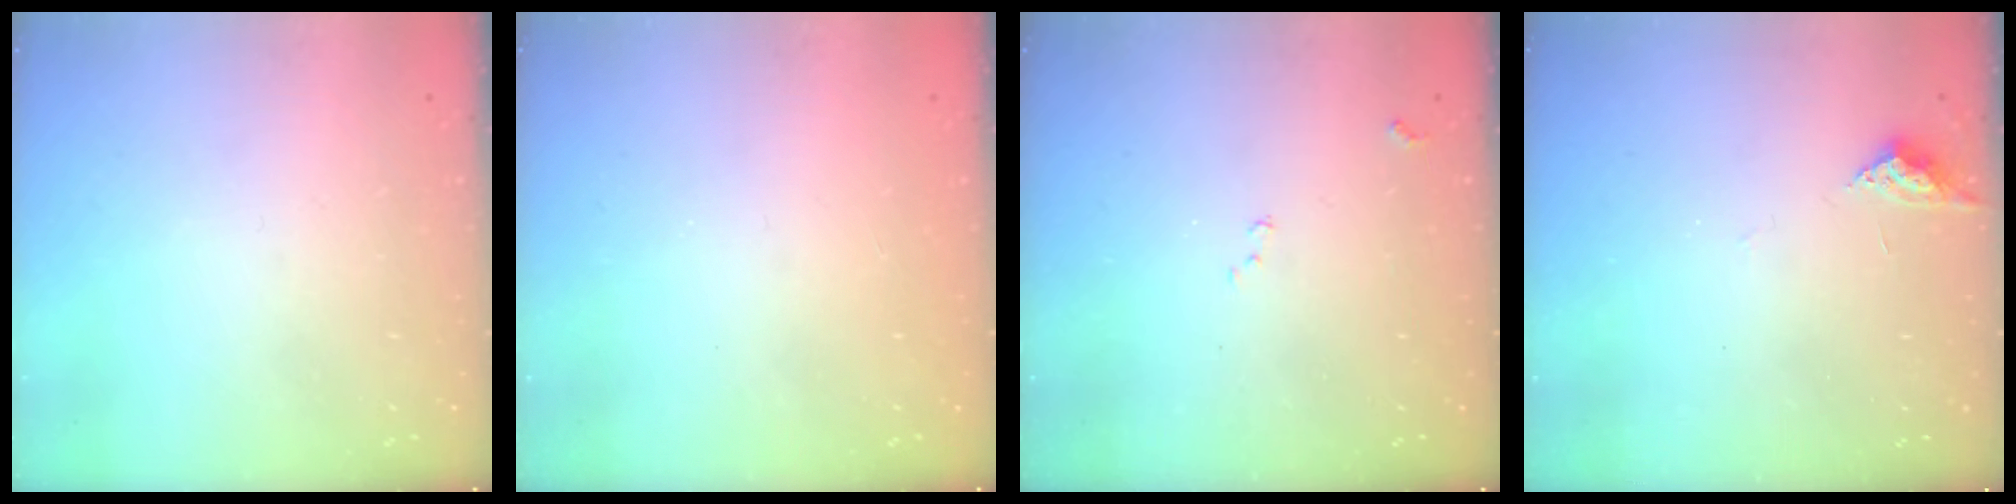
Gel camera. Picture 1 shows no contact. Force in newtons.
{"total": 0.9, "press": 0.9, "slide": 0.1}
{"total": 7.7, "press": 7.6, "slide": 1.0}
{"total": 3.7, "press": 3.7, "slide": 0.5}